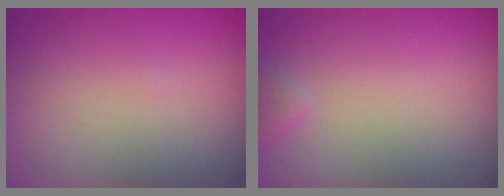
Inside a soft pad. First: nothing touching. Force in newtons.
{"total": 1.0, "press": 1.0, "slide": 0.1}